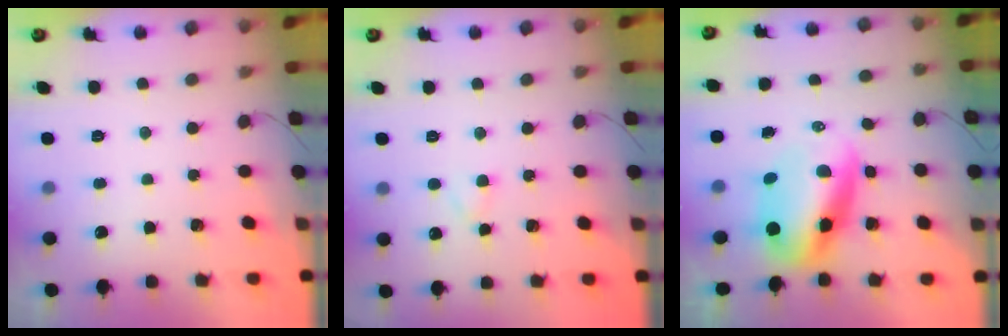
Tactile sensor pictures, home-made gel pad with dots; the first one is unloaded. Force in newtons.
{"total": 1.8, "press": 1.5, "slide": 0.9}
{"total": 9.3, "press": 9.0, "slide": 2.6}